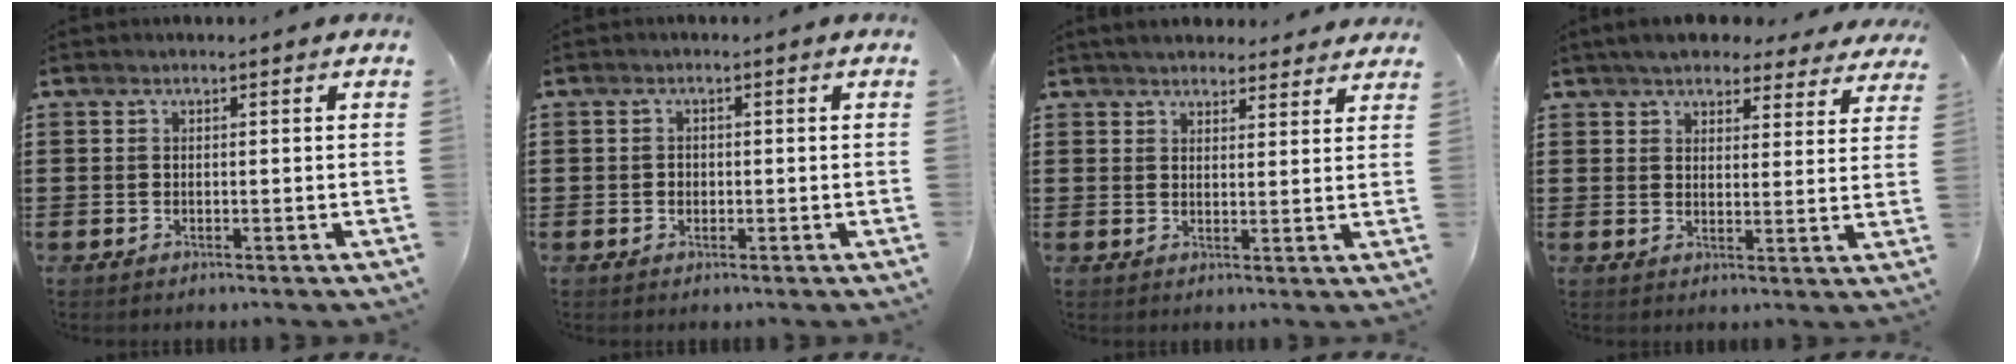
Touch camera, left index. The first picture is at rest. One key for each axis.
{"total": 1.0, "fx": -0.1, "fy": 0.9, "fz": 0.4, "tx": -0.012, "ty": 0.006, "tz": -0.005}
{"total": 3.6, "fx": 3.4, "fy": 0.8, "fz": 0.5, "tx": -0.019, "ty": -0.007, "tz": 0.064}
{"total": 5.0, "fx": 4.8, "fy": 1.1, "fz": 1.2, "tx": -0.044, "ty": -0.011, "tz": 0.087}